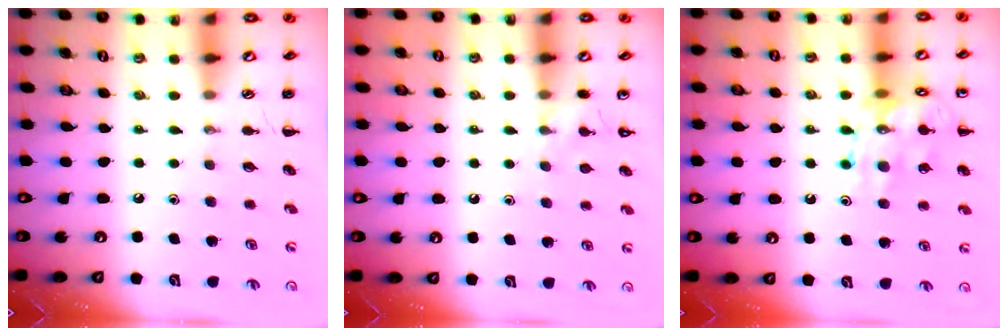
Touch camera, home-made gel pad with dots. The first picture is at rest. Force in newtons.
{"total": 3.7, "press": 3.5, "slide": 1.4}
{"total": 13.6, "press": 13.6, "slide": 1.1}